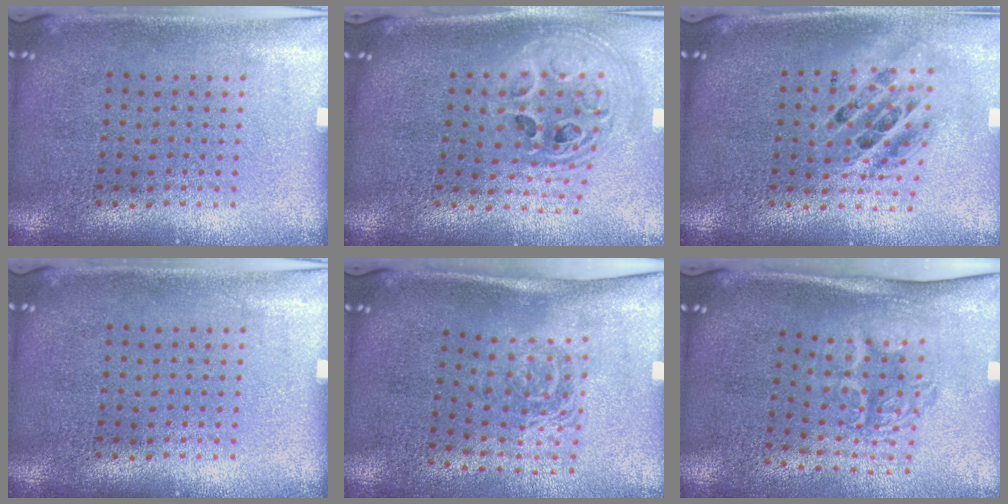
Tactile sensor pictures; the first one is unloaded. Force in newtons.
{"total": 2.4, "press": 1.8, "slide": 1.6}
{"total": 1.7, "press": 1.4, "slide": 1.0}
{"total": 0.0}
{"total": 1.6, "press": 1.1, "slide": 1.1}
{"total": 1.7, "press": 1.3, "slide": 1.2}